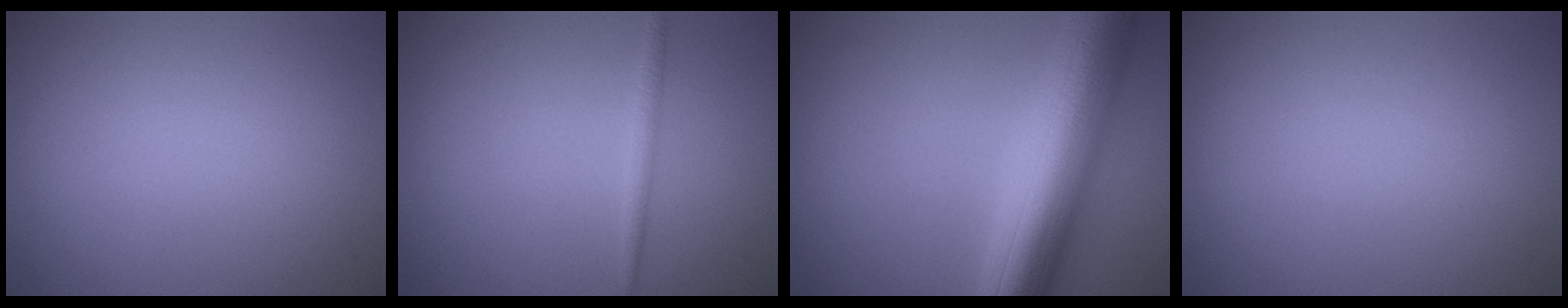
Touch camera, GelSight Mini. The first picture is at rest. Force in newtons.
{"total": 1.1, "press": 1.1, "slide": 0.1}
{"total": 10.9, "press": 10.9, "slide": 0.2}
{"total": 0.0}